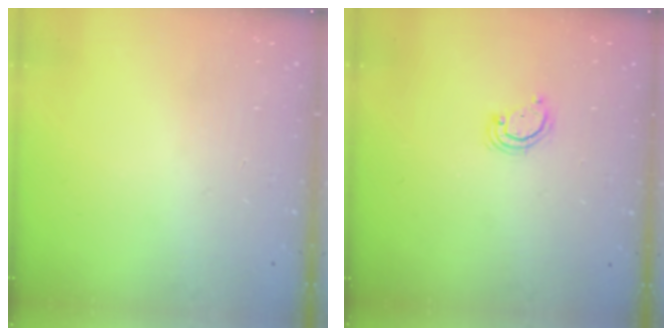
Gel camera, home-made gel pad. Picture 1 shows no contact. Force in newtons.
{"total": 3.7, "press": 3.7, "slide": 0.3}